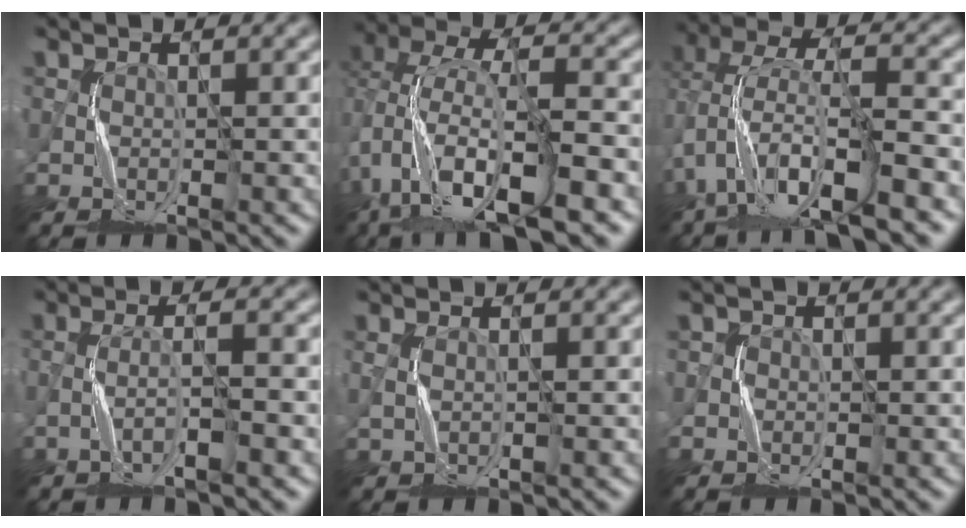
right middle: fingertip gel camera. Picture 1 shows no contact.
{"total": 11.1, "force": [-5.2, 4.4, 8.8], "torque": [-0.163, 0.010, -0.094]}
{"total": 10.5, "force": [-5.0, 3.8, 8.4], "torque": [-0.155, 0.014, -0.097]}
{"total": 2.5, "force": [-1.4, 0.2, 2.0], "torque": [-0.031, 0.014, -0.036]}
{"total": 0.0}
{"total": 1.4, "force": [-0.6, 1.3, 0.1], "torque": [0.002, 0.001, -0.012]}